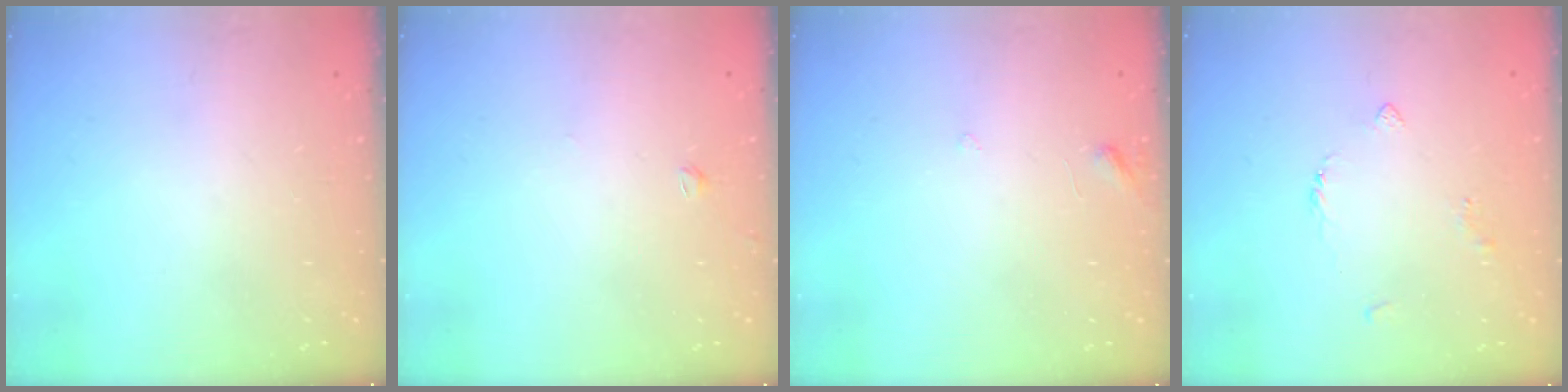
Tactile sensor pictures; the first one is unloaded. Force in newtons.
{"total": 1.4, "press": 1.3, "slide": 0.4}
{"total": 3.8, "press": 3.8, "slide": 0.5}
{"total": 3.2, "press": 3.2, "slide": 0.5}